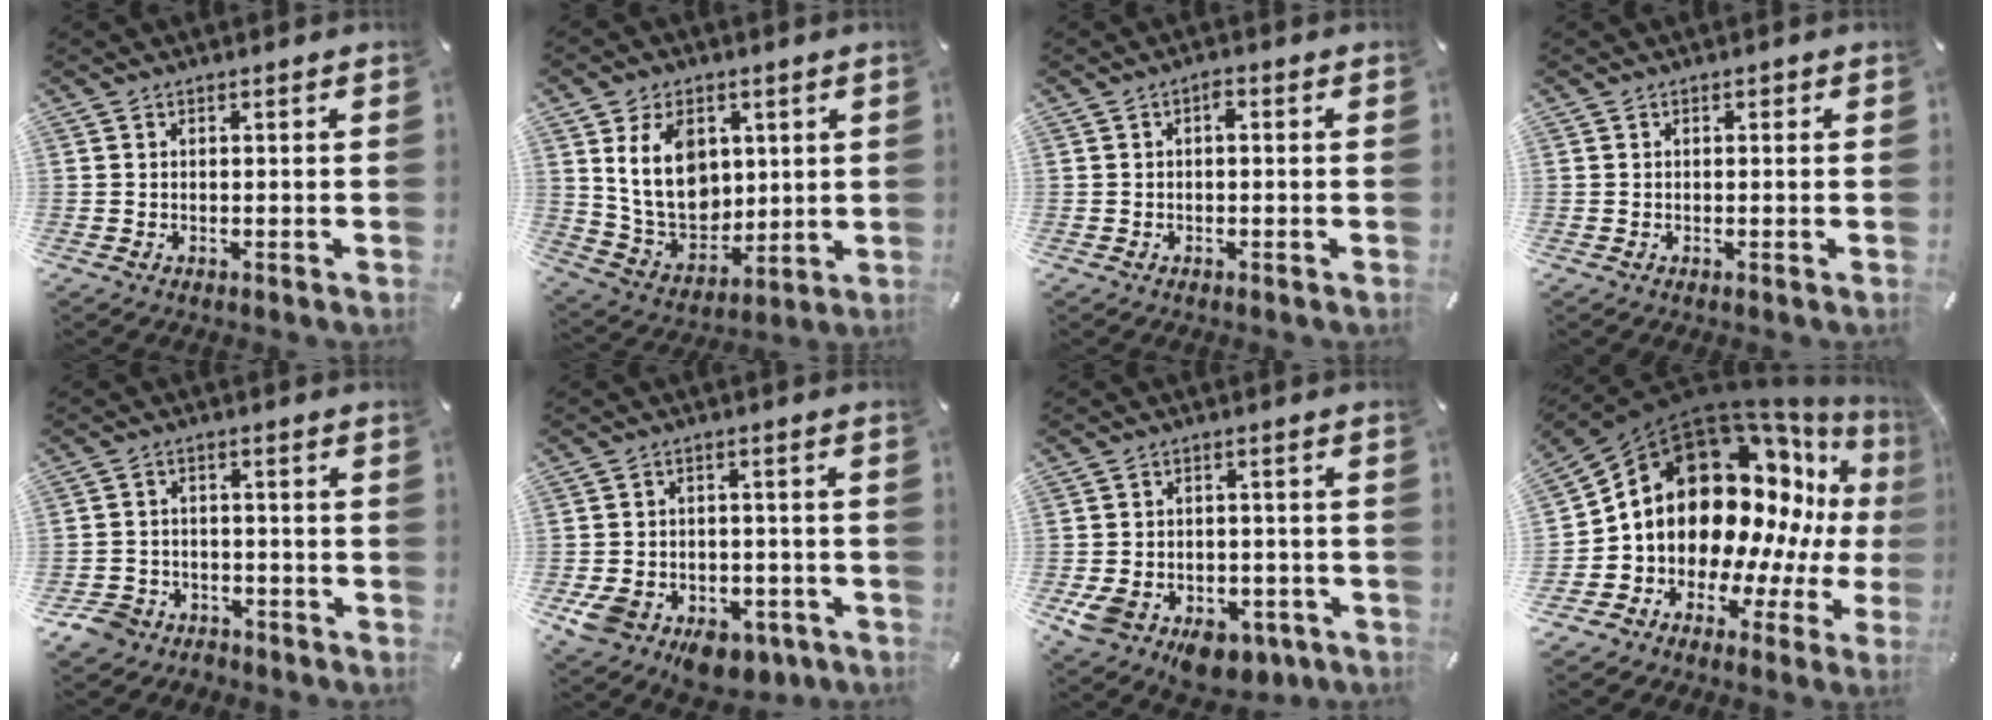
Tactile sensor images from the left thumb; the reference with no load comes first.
{"total": 14.5, "force": [3.9, 11.3, 8.2], "torque": [-0.172, -0.011, 0.073]}
{"total": 1.6, "force": [-0.1, 0.8, 1.4], "torque": [-0.031, 0.008, -0.006]}
{"total": 0.6, "force": [0.1, 0.6, 0.2], "torque": [-0.005, 0.006, -0.001]}
{"total": 5.7, "force": [-4.0, 3.9, 1.1], "torque": [-0.031, 0.017, -0.080]}
{"total": 9.8, "force": [-4.9, 7.1, 4.6], "torque": [-0.079, 0.037, -0.079]}
{"total": 9.6, "force": [-4.6, 6.9, 4.9], "torque": [-0.078, 0.028, -0.076]}
{"total": 18.9, "force": [5.7, 14.5, 10.6], "torque": [-0.155, -0.086, 0.119]}